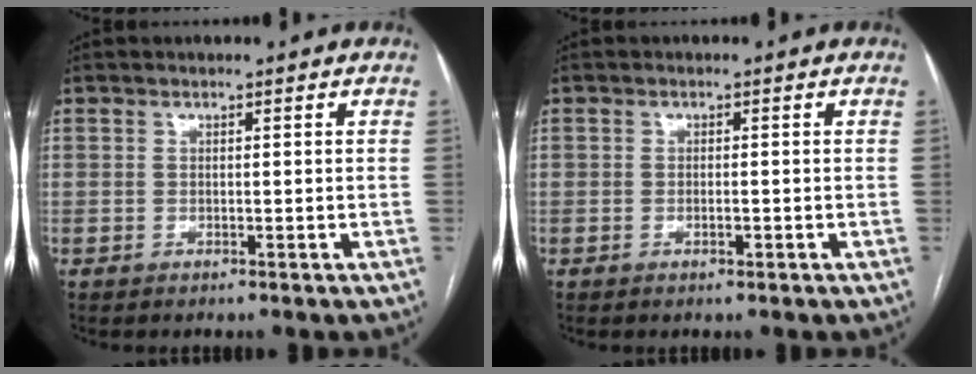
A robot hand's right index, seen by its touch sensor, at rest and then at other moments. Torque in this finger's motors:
{"motor_torque": [-0.14, -0.04, -0.02, -0.01]}